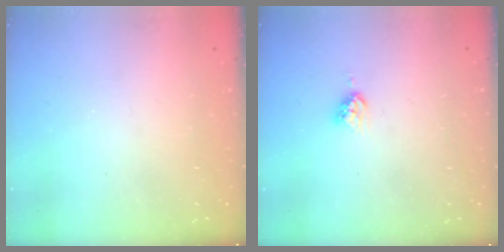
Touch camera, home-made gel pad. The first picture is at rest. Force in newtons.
{"total": 4.4, "press": 4.3, "slide": 0.6}